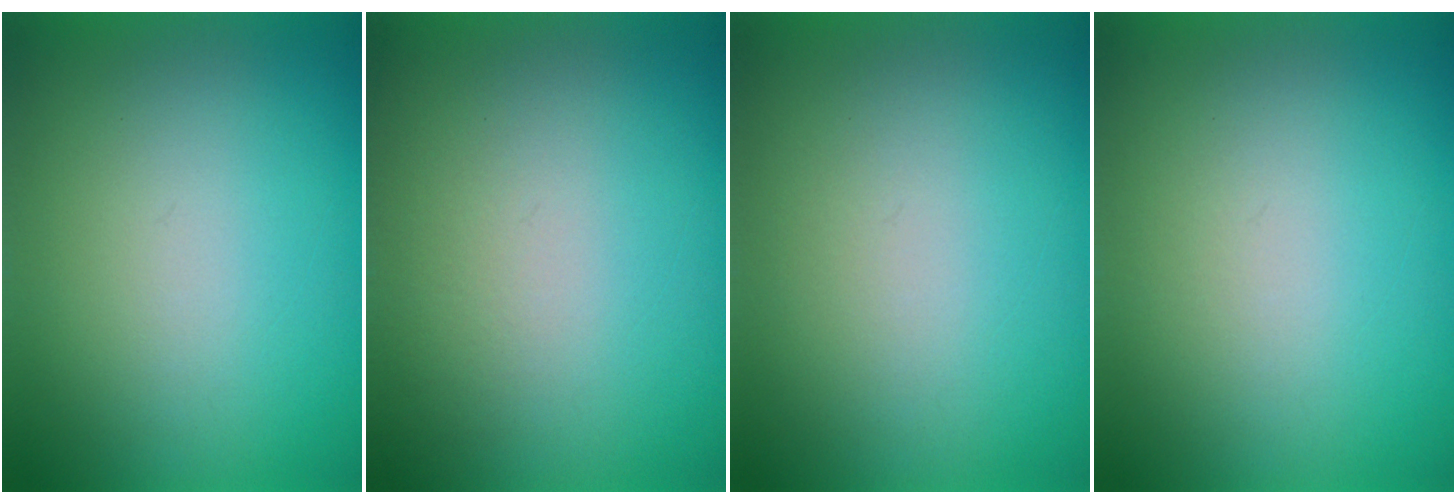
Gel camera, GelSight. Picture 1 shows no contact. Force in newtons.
{"total": 2.0}
{"total": 1.0}
{"total": 1.1}